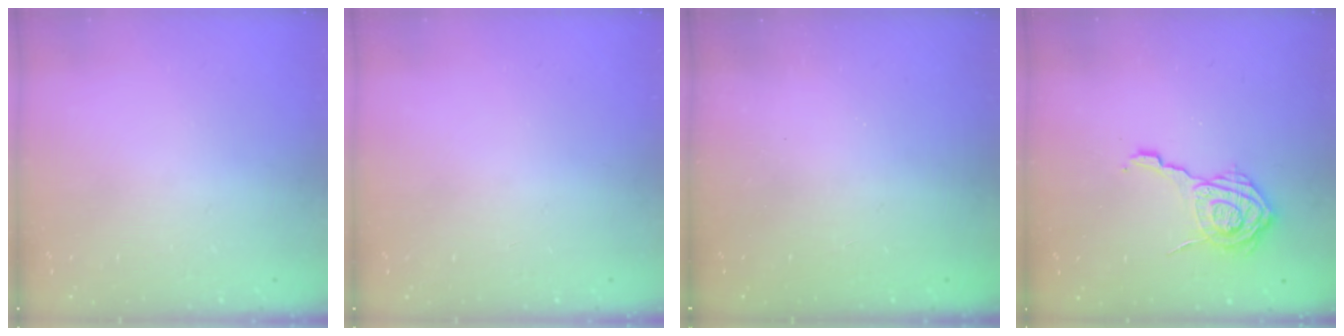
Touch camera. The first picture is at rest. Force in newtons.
{"total": 0.0}
{"total": 2.5, "press": 2.4, "slide": 0.8}
{"total": 12.8, "press": 12.8, "slide": 0.9}